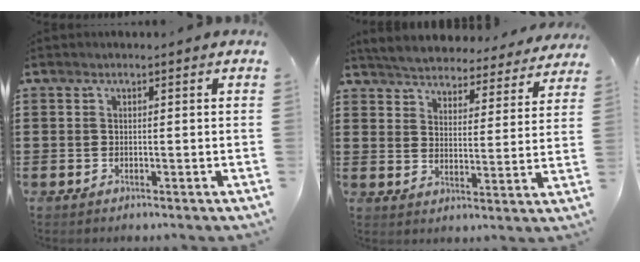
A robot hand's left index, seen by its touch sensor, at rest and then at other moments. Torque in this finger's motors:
{"motor_torque": [2.14, 0.00, 0.42, 0.06]}